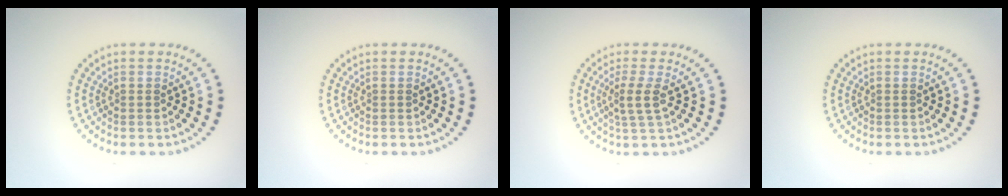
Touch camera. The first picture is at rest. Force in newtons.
{"total": 0.0}
{"total": 2.2, "press": 1.6, "slide": 1.4}
{"total": 0.0}